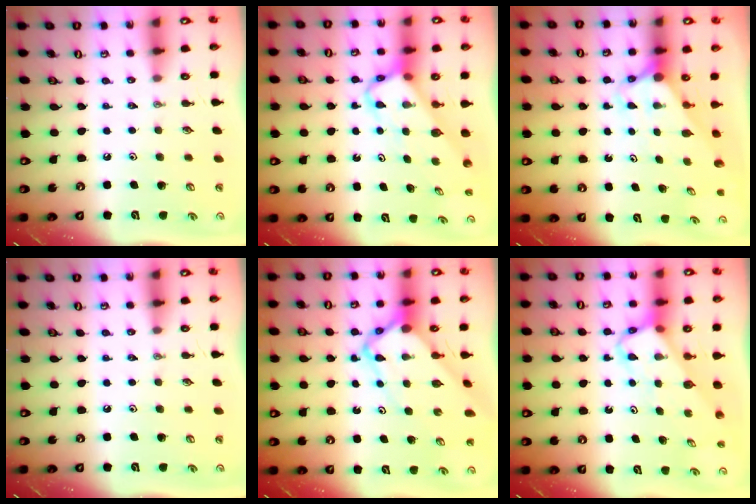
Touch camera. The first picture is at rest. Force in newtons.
{"total": 4.2, "press": 4.2, "slide": 0.3}
{"total": 2.7, "press": 2.7, "slide": 0.0}
{"total": 0.0}
{"total": 7.2, "press": 7.2, "slide": 0.6}
{"total": 3.9, "press": 3.8, "slide": 0.2}